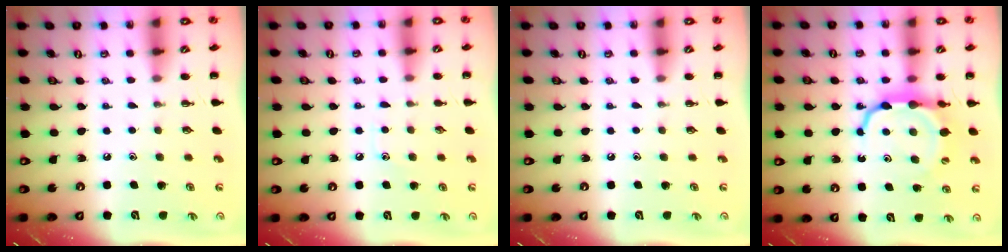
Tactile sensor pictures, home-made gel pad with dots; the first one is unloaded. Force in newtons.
{"total": 6.5, "press": 6.1, "slide": 2.2}
{"total": 0.0}
{"total": 8.8, "press": 8.7, "slide": 1.3}